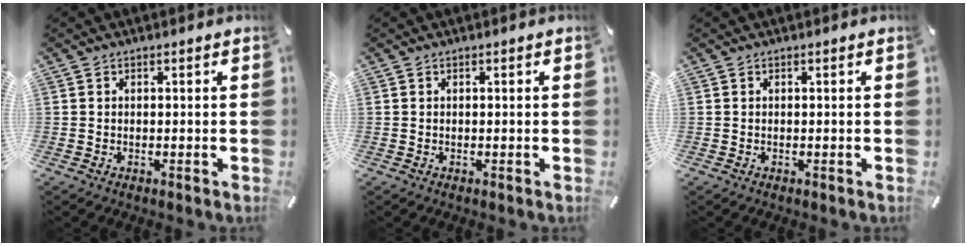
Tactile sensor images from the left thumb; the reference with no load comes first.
{"total": 0.0}
{"total": 0.0}